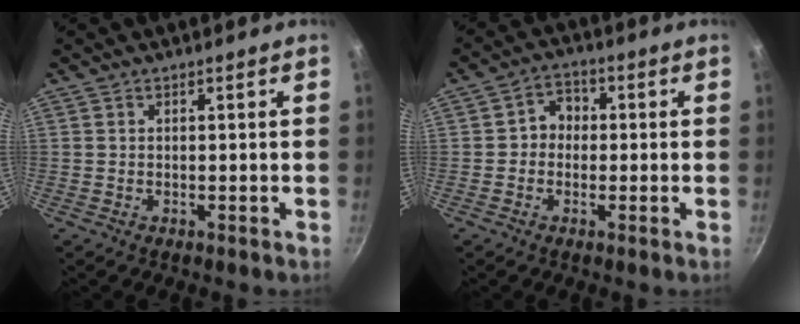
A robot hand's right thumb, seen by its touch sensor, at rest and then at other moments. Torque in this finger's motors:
{"motor_torque": [0.31, -0.26, -0.30, 0.18, 0.11]}